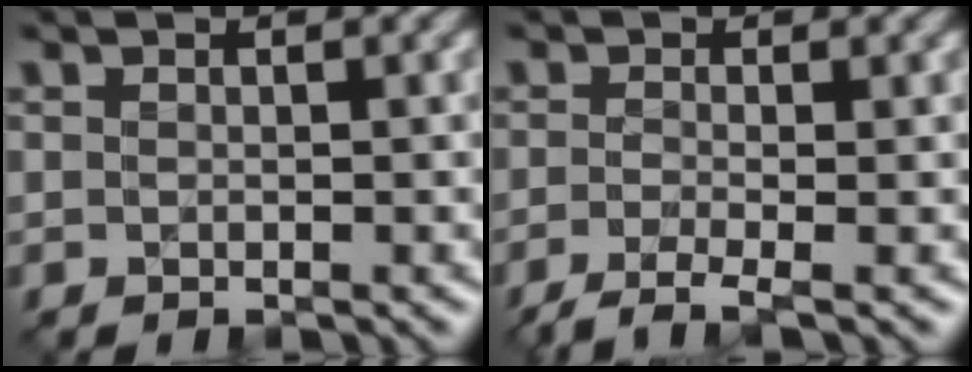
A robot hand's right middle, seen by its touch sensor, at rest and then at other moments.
{"total": 2.6, "force": [-1.5, 0.6, 2.1], "torque": [-0.041, -0.002, -0.041]}